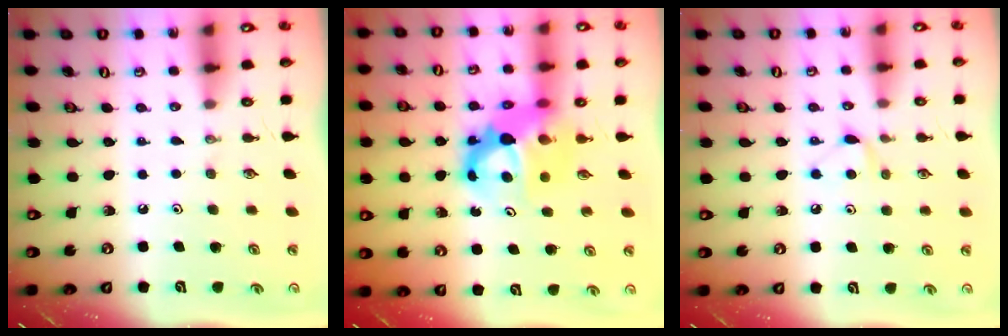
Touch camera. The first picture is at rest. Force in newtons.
{"total": 9.6, "press": 9.5, "slide": 0.9}
{"total": 5.0, "press": 4.9, "slide": 0.7}